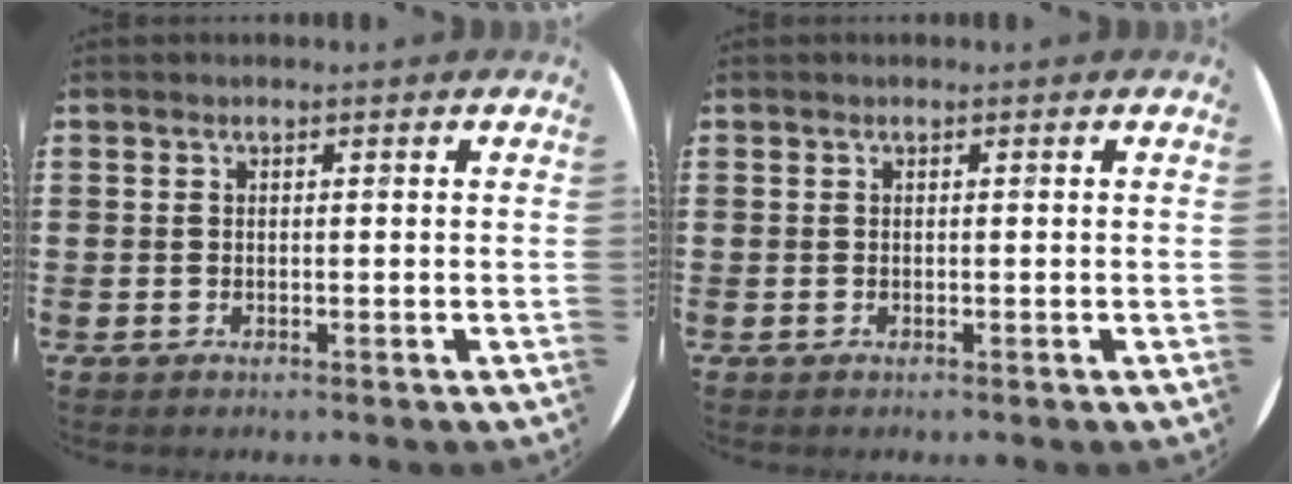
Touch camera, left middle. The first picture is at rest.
{"total": 0.0}